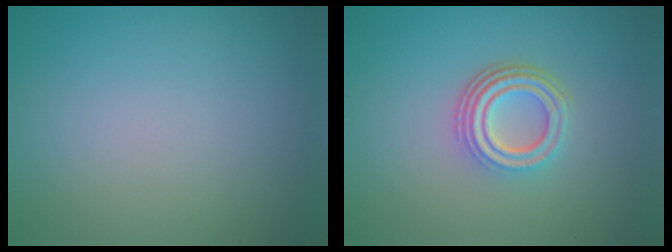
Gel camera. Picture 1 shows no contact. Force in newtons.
{"total": 4.4, "press": 3.3, "slide": 2.9}